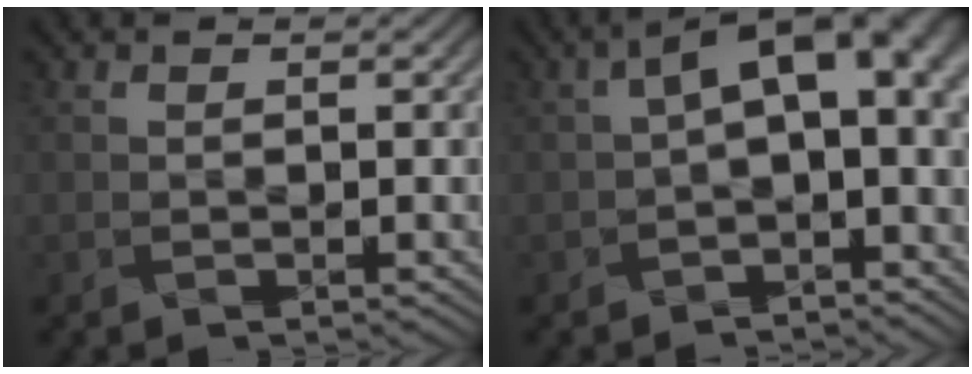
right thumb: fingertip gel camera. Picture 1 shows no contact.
{"total": 8.4, "force": [0.2, 4.6, 7.0], "torque": [-0.101, 0.005, 0.008]}